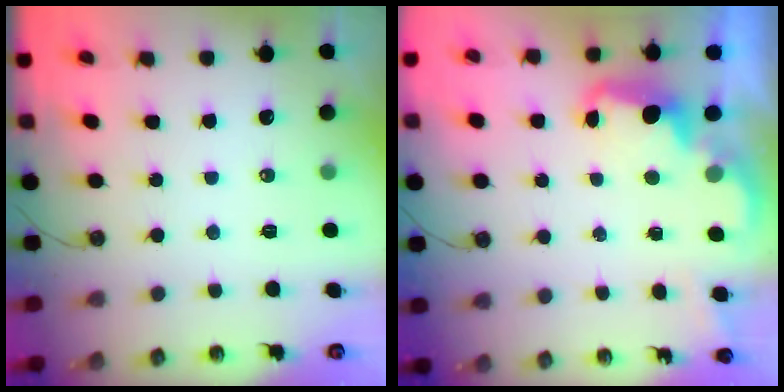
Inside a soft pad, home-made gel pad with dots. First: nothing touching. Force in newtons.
{"total": 2.6, "press": 2.6, "slide": 0.6}